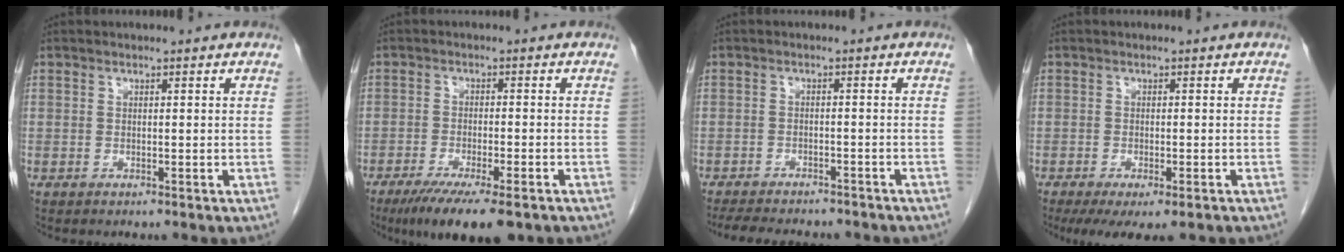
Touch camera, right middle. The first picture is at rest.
{"total": 10.8, "force": [-7.7, 2.0, 7.4], "torque": [-0.107, -0.019, -0.117]}
{"total": 12.7, "force": [-11.0, 3.4, 5.3], "torque": [-0.093, -0.006, -0.141]}
{"total": 7.7, "force": [-5.4, 2.3, 4.9], "torque": [-0.065, -0.014, -0.081]}